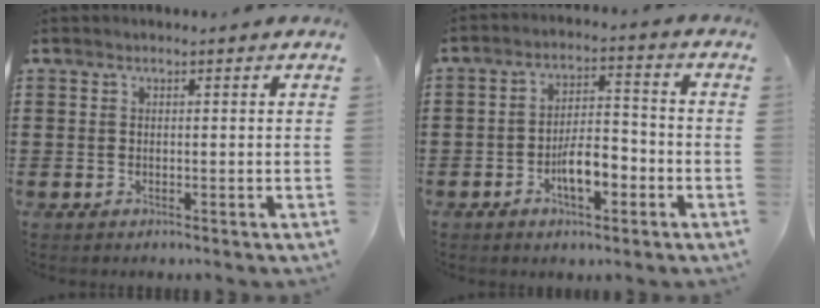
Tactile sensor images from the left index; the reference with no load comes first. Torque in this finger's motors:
{"motor_torque": [0.52, 0.39, 0.24, 0.07]}